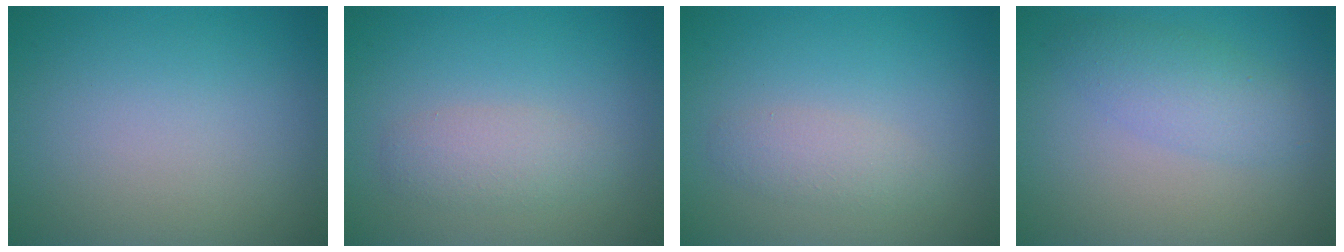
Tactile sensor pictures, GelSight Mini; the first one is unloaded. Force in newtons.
{"total": 2.3, "press": 2.3, "slide": 0.1}
{"total": 1.7, "press": 1.7, "slide": 0.1}
{"total": 3.0, "press": 3.0, "slide": 0.0}